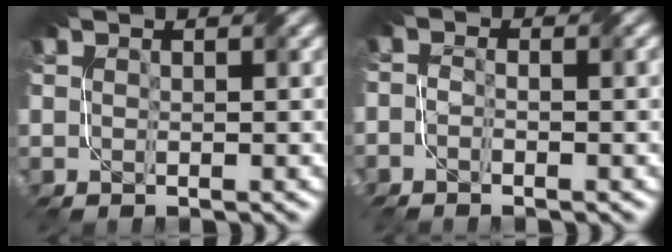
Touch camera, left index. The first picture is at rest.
{"total": 1.7, "force": [-1.1, 0.7, 1.1], "torque": [-0.018, -0.005, -0.026]}